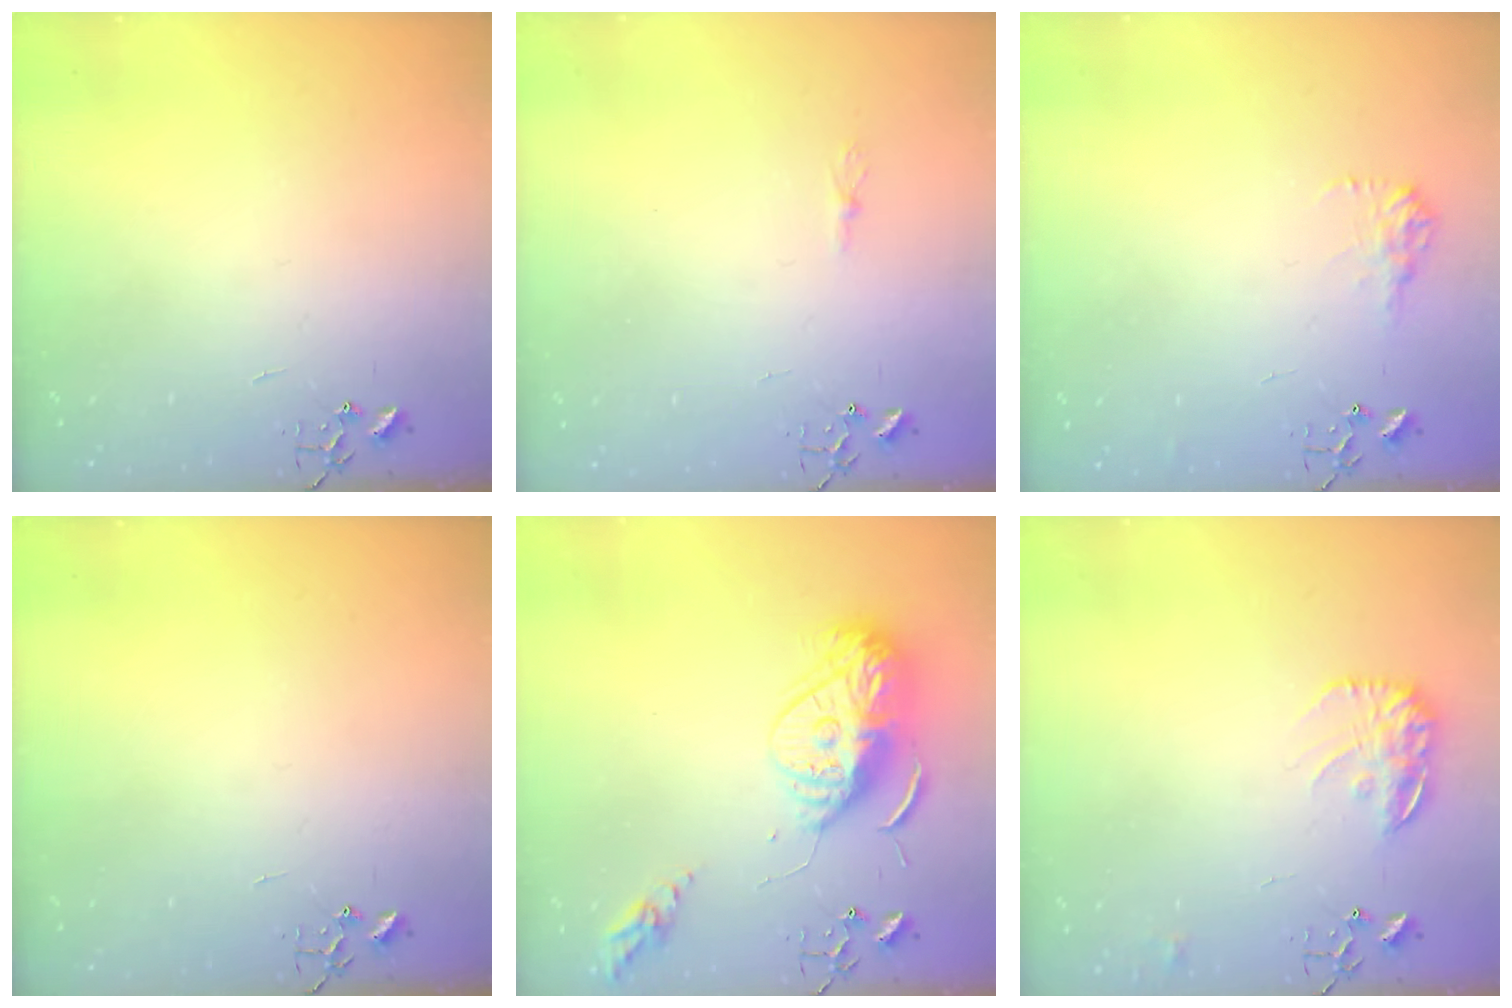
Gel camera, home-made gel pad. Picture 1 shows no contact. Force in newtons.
{"total": 4.1, "press": 4.1, "slide": 0.5}
{"total": 8.9, "press": 8.9, "slide": 0.3}
{"total": 0.0}
{"total": 14.7, "press": 14.6, "slide": 1.3}
{"total": 12.1, "press": 12.1, "slide": 0.5}